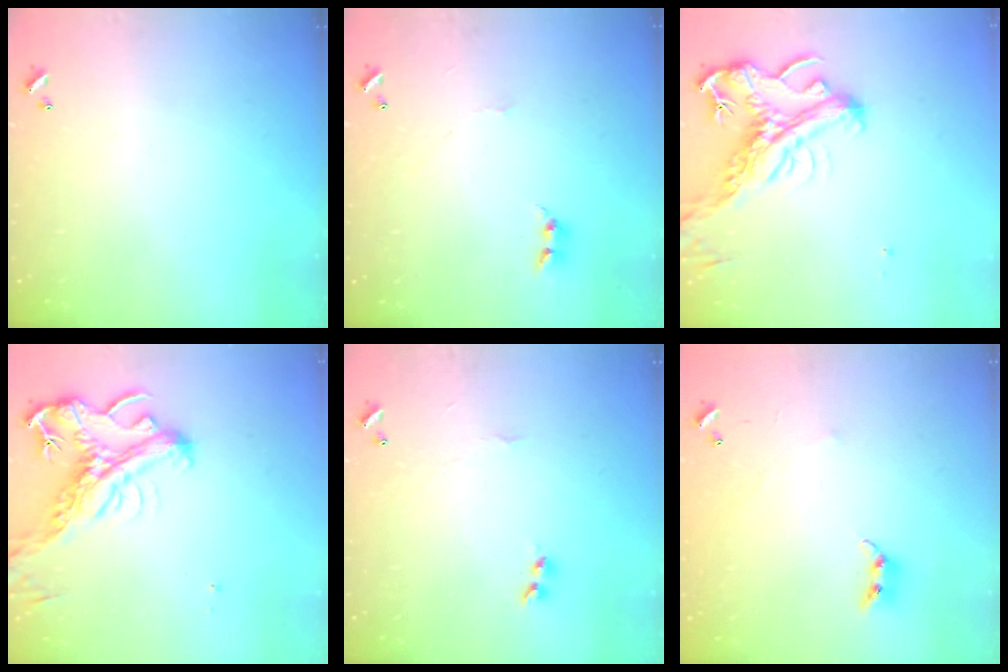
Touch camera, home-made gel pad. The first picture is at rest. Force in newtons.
{"total": 0.9, "press": 0.8, "slide": 0.4}
{"total": 2.6, "press": 2.2, "slide": 1.4}
{"total": 2.6, "press": 2.2, "slide": 1.4}
{"total": 1.9, "press": 1.8, "slide": 0.5}
{"total": 5.0, "press": 4.9, "slide": 0.2}